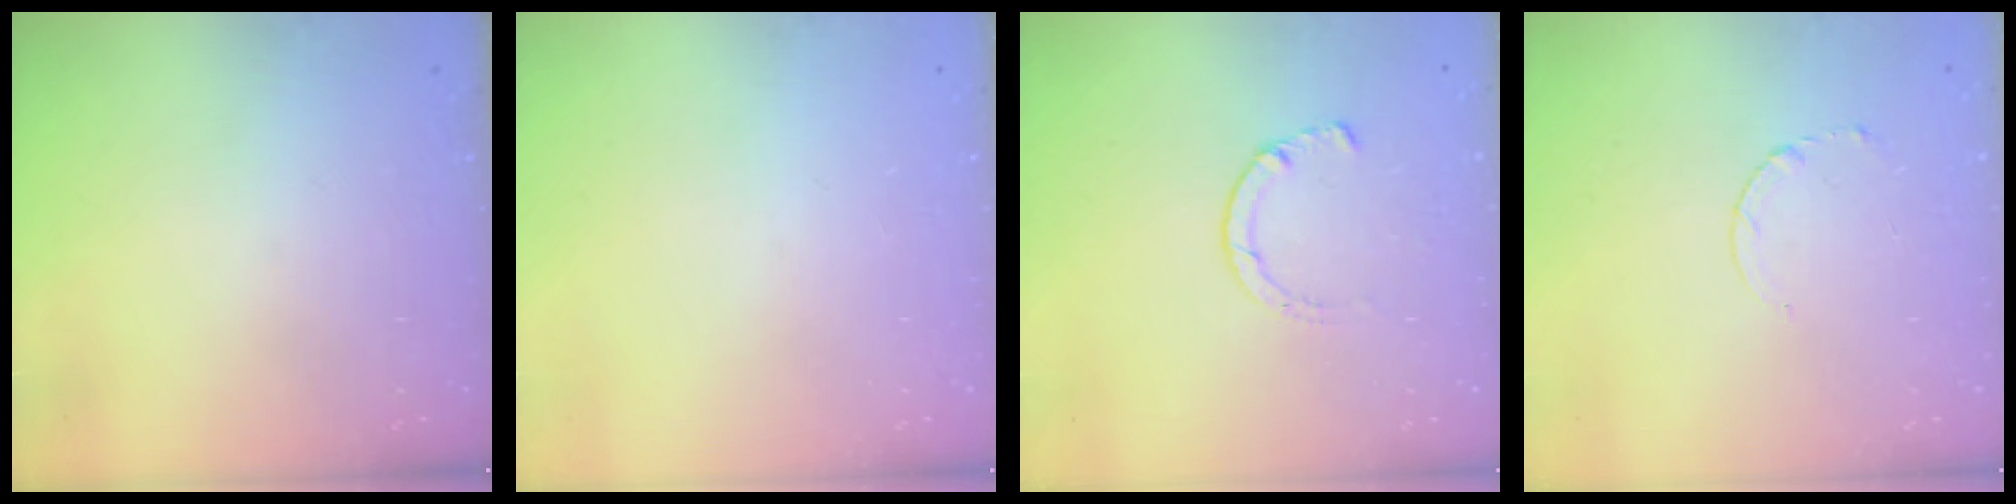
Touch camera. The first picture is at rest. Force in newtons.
{"total": 0.0}
{"total": 1.5, "press": 1.5, "slide": 0.3}
{"total": 2.5, "press": 2.5, "slide": 0.3}